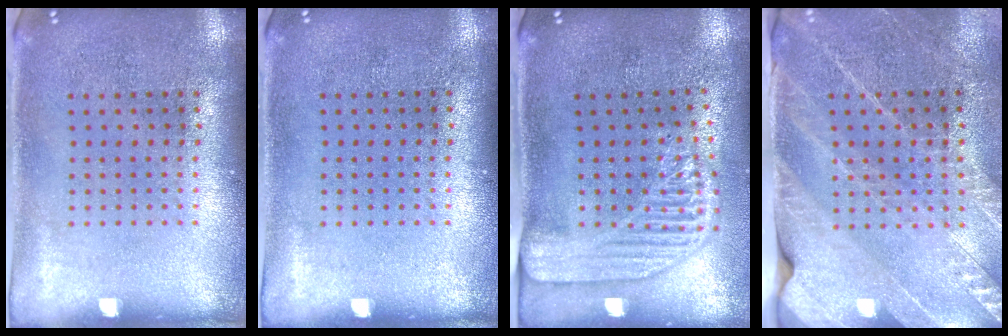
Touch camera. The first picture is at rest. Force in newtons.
{"total": 0.0}
{"total": 2.2, "press": 1.7, "slide": 1.3}
{"total": 2.6, "press": 2.5, "slide": 0.4}